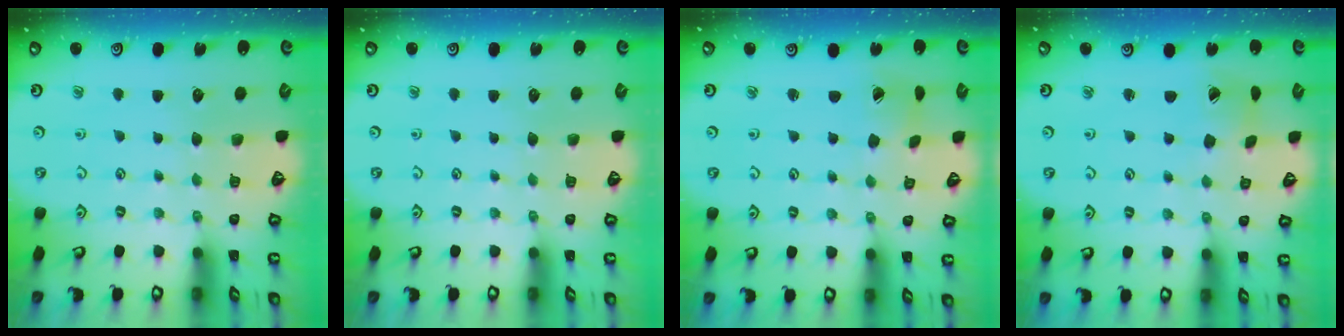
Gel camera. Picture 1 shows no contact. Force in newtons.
{"total": 0.0}
{"total": 3.0, "press": 3.0, "slide": 0.2}
{"total": 3.7, "press": 3.7, "slide": 0.5}